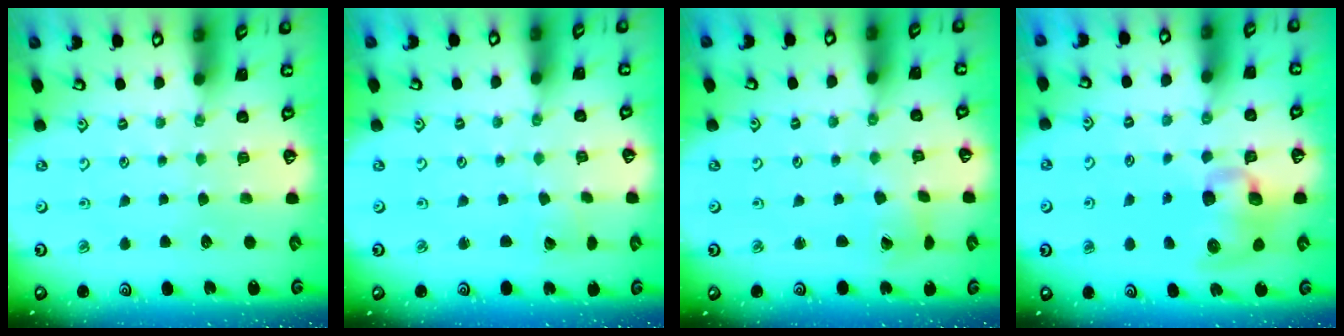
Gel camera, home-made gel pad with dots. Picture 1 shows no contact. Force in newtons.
{"total": 2.3, "press": 2.3, "slide": 0.2}
{"total": 2.0, "press": 2.0, "slide": 0.3}
{"total": 12.5, "press": 12.3, "slide": 2.0}